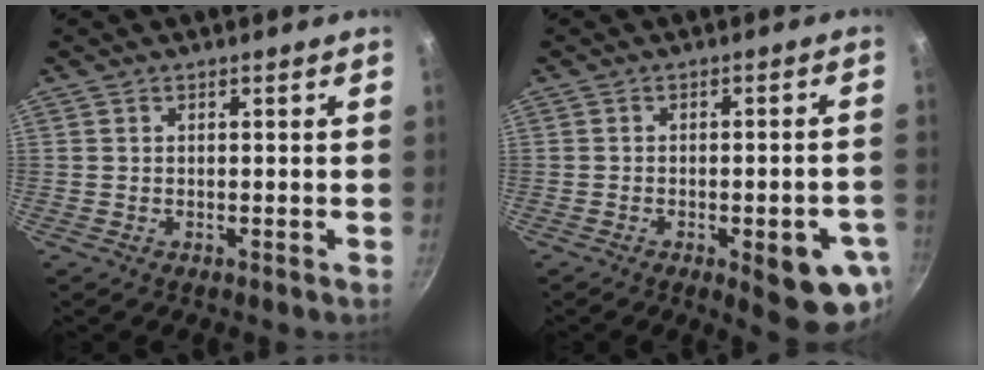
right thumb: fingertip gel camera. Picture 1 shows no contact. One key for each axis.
{"total": 11.3, "fx": -3.9, "fy": 3.8, "fz": 9.9, "tx": -0.095, "ty": 0.008, "tz": -0.044}